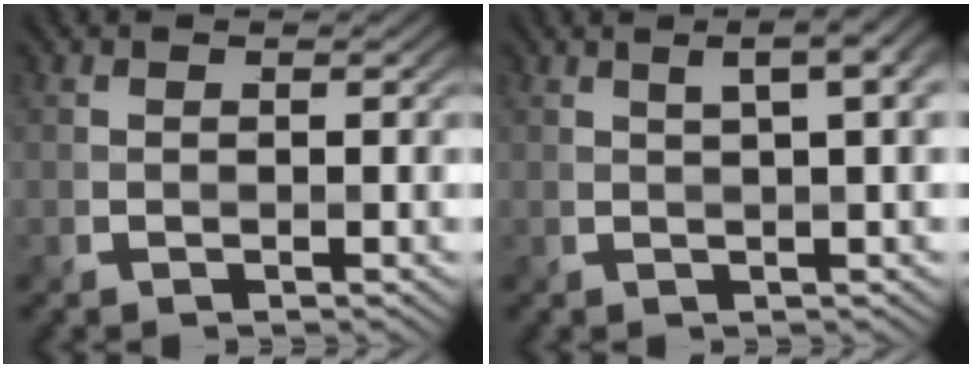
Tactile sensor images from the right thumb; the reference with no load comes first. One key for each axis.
{"total": 5.1, "fx": 1.9, "fy": 1.2, "fz": 4.5, "tx": -0.062, "ty": 0.020, "tz": 0.023}